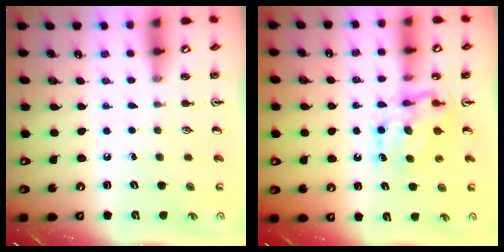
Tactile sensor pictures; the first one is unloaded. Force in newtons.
{"total": 6.8, "press": 6.8, "slide": 0.3}